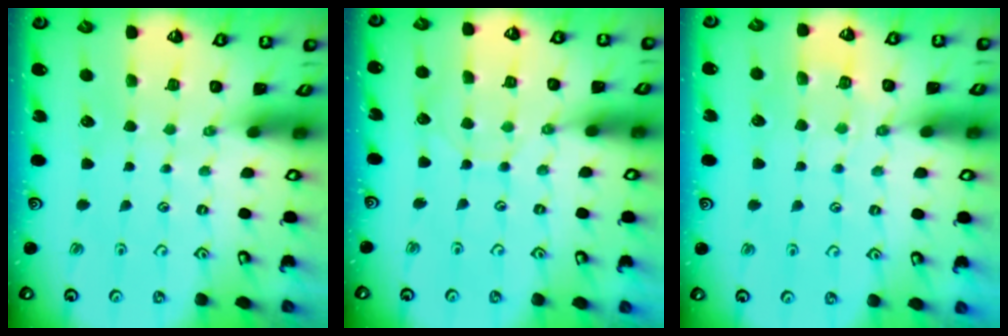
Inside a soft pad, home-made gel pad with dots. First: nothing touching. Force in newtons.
{"total": 5.4, "press": 5.4, "slide": 0.1}
{"total": 5.3, "press": 5.2, "slide": 0.6}